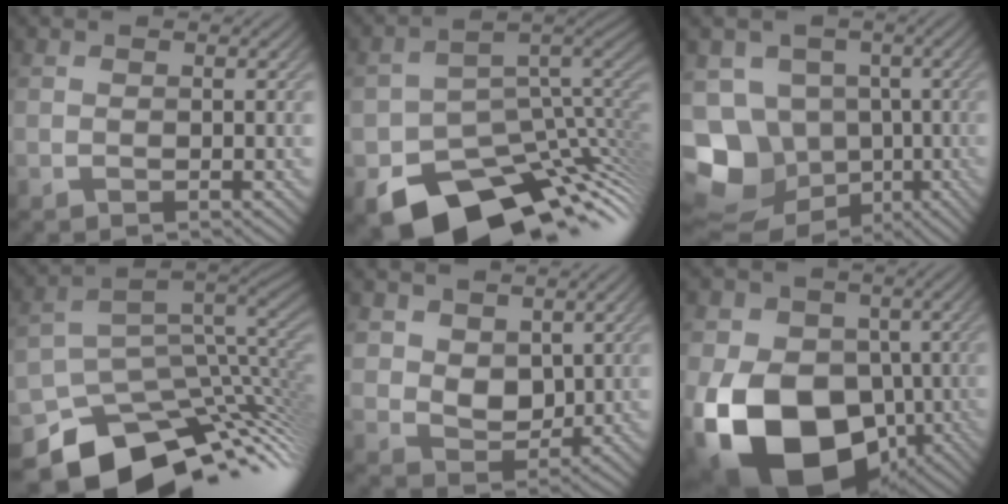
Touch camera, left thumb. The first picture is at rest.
{"total": 15.3, "force": [-8.1, 9.6, 8.8], "torque": [-0.145, -0.058, -0.103]}
{"total": 16.6, "force": [-6.1, 13.8, 6.9], "torque": [-0.182, -0.019, -0.105]}
{"total": 13.3, "force": [-6.5, 8.4, 8.0], "torque": [-0.152, -0.044, -0.090]}
{"total": 5.3, "force": [2.4, 3.8, 2.9], "torque": [-0.073, -0.010, 0.040]}
{"total": 19.8, "force": [-6.0, 14.1, 12.5], "torque": [-0.246, -0.022, -0.103]}